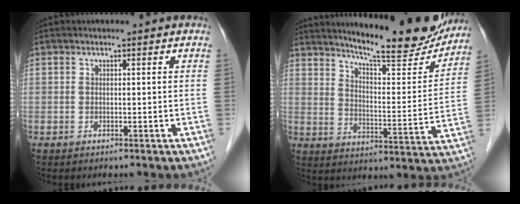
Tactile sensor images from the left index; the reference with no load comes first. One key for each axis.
{"total": 18.6, "fx": 16.8, "fy": 2.0, "fz": 7.8, "tx": -0.114, "ty": -0.047, "tz": 0.227}